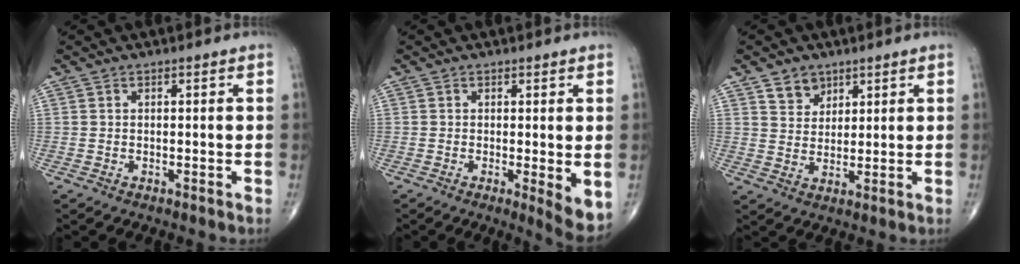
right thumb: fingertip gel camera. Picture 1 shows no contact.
{"total": 5.0, "force": [-0.4, 1.3, 4.8], "torque": [-0.069, -0.016, -0.009]}
{"total": 4.7, "force": [3.1, 3.4, 1.2], "torque": [-0.001, -0.022, 0.057]}